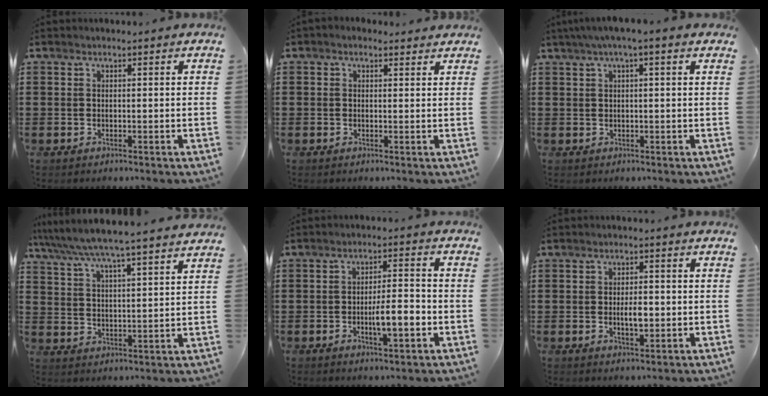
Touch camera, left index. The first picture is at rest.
{"total": 1.3, "force": [0.7, 1.1, 0.2], "torque": [-0.009, 0.006, 0.013]}
{"total": 2.2, "force": [0.6, 0.5, 2.1], "torque": [-0.039, 0.004, 0.009]}
{"total": 6.1, "force": [5.7, -0.2, 2.1], "torque": [-0.066, -0.034, 0.095]}
{"total": 5.9, "force": [-1.8, 1.7, 5.3], "torque": [-0.083, 0.004, -0.036]}
{"total": 3.5, "force": [-0.4, 1.2, 3.2], "torque": [-0.060, 0.003, -0.008]}